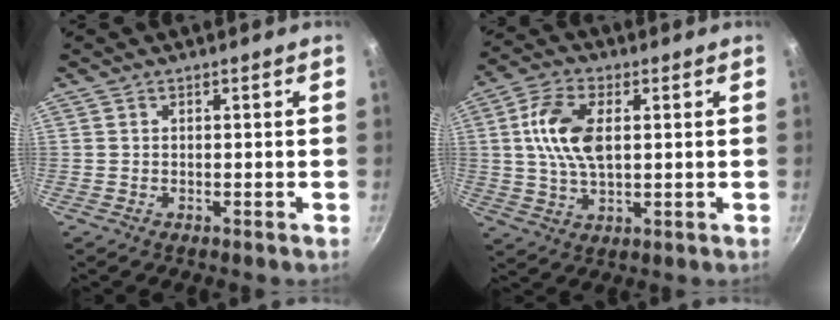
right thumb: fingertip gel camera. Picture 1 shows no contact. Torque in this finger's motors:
{"motor_torque": [1.29, 1.05, 1.10, -0.31, 0.15]}